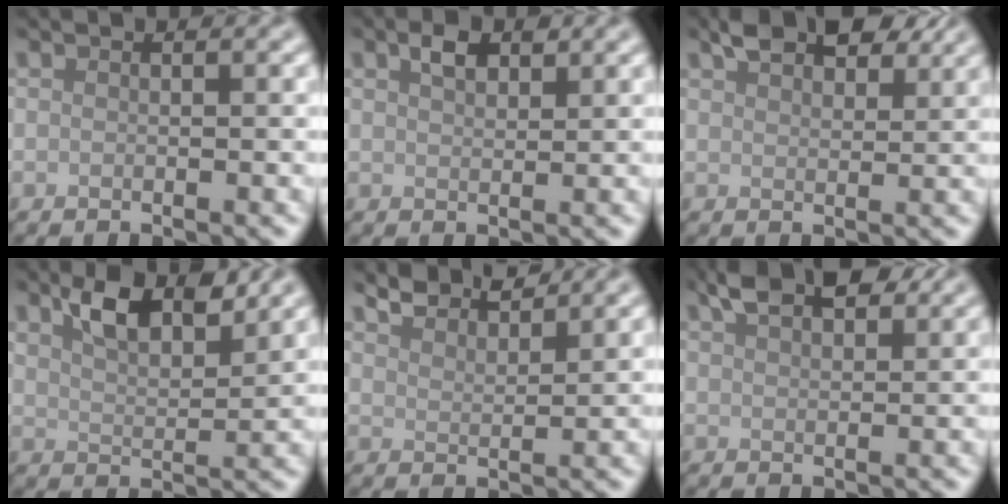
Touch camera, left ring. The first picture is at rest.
{"total": 2.0, "force": [1.2, 1.0, 1.3], "torque": [-0.024, 0.006, 0.022]}
{"total": 4.9, "force": [3.3, 2.3, 2.8], "torque": [-0.046, 0.008, 0.056]}
{"total": 5.1, "force": [3.2, 2.1, 3.4], "torque": [-0.062, 0.002, 0.055]}
{"total": 3.3, "force": [3.2, 0.4, 0.7], "torque": [-0.014, 0.002, 0.056]}
{"total": 4.5, "force": [2.9, 2.0, 2.8], "torque": [-0.050, 0.012, 0.049]}